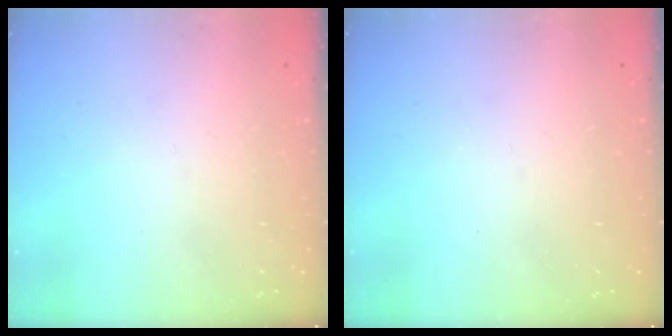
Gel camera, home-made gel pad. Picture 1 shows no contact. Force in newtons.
{"total": 0.0}